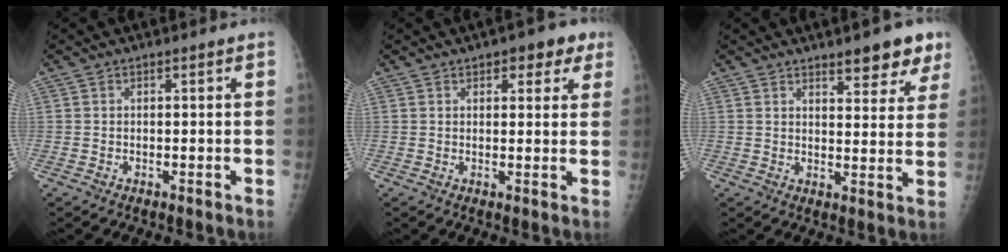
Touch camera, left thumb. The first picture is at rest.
{"total": 5.7, "force": [3.1, 2.9, 3.8], "torque": [-0.012, -0.006, 0.033]}
{"total": 8.2, "force": [5.7, 2.9, 5.2], "torque": [-0.035, -0.033, 0.074]}